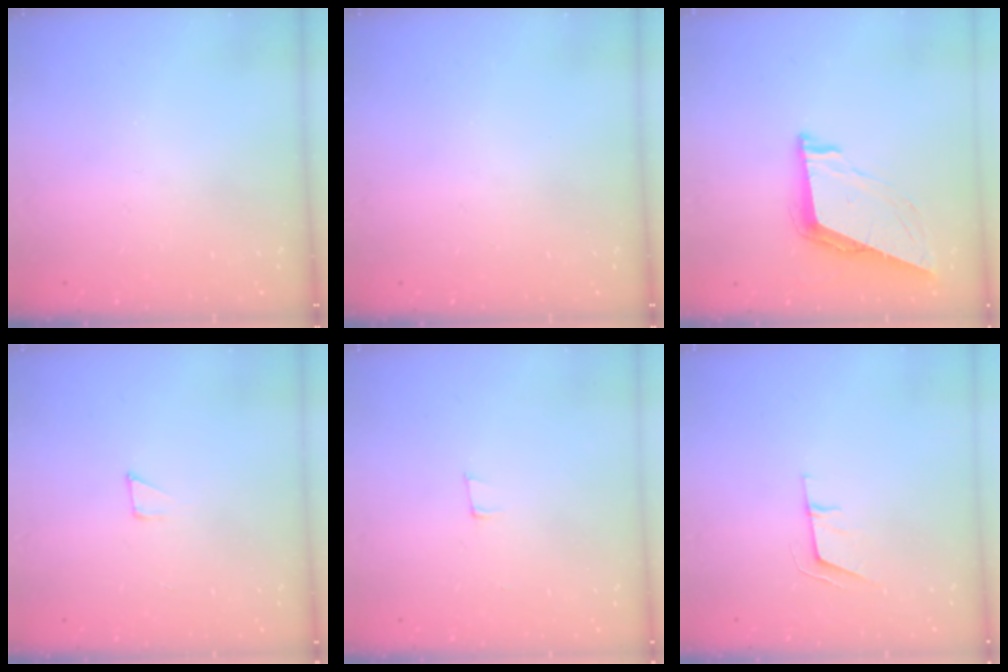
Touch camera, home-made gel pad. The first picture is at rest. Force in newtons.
{"total": 0.0}
{"total": 9.3, "press": 8.8, "slide": 3.2}
{"total": 4.3, "press": 4.2, "slide": 0.3}
{"total": 5.6, "press": 4.5, "slide": 3.3}
{"total": 6.1, "press": 5.5, "slide": 2.7}